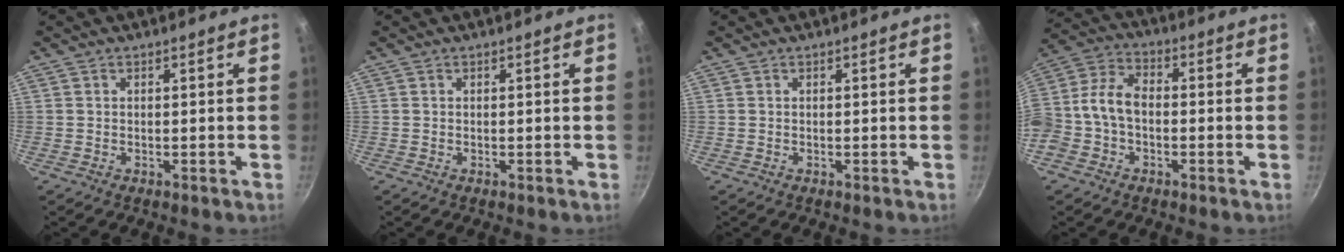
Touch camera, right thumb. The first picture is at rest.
{"total": 0.0}
{"total": 0.0}
{"total": 10.3, "force": [-1.8, 7.1, 7.2], "torque": [-0.141, 0.043, -0.051]}